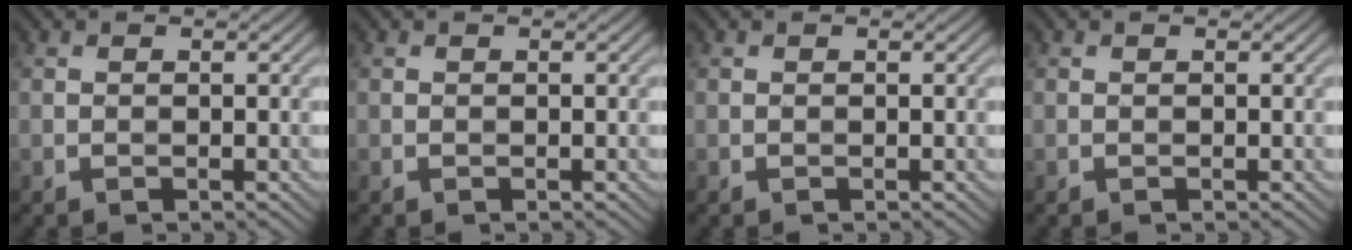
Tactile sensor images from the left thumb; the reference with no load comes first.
{"total": 0.0}
{"total": 0.0}
{"total": 0.0}